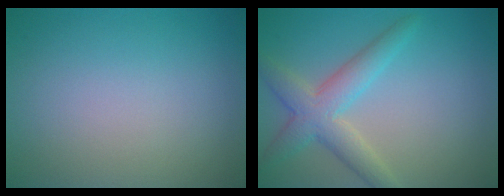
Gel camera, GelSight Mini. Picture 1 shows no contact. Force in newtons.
{"total": 3.5, "press": 3.5, "slide": 0.2}